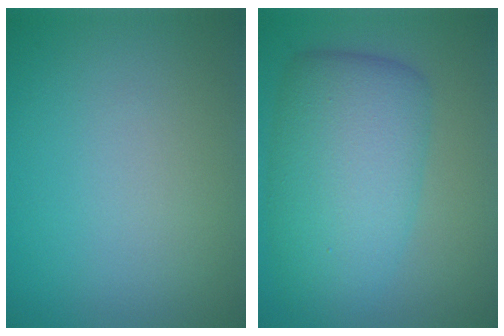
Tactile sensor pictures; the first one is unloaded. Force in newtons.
{"total": 8.2, "press": 8.2, "slide": 0.2}